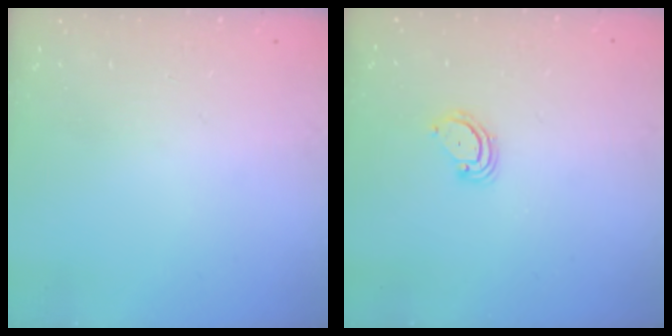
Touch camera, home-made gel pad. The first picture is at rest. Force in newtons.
{"total": 3.5, "press": 3.5, "slide": 0.2}